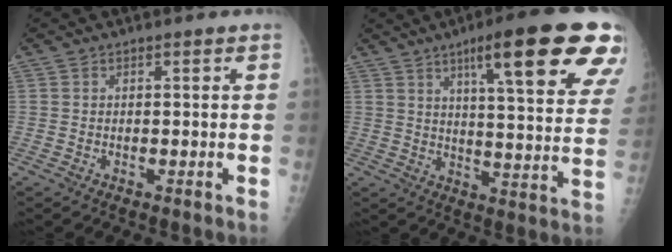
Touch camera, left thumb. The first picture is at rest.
{"total": 22.8, "force": [12.4, 4.1, 18.7], "torque": [-0.237, -0.036, 0.167]}